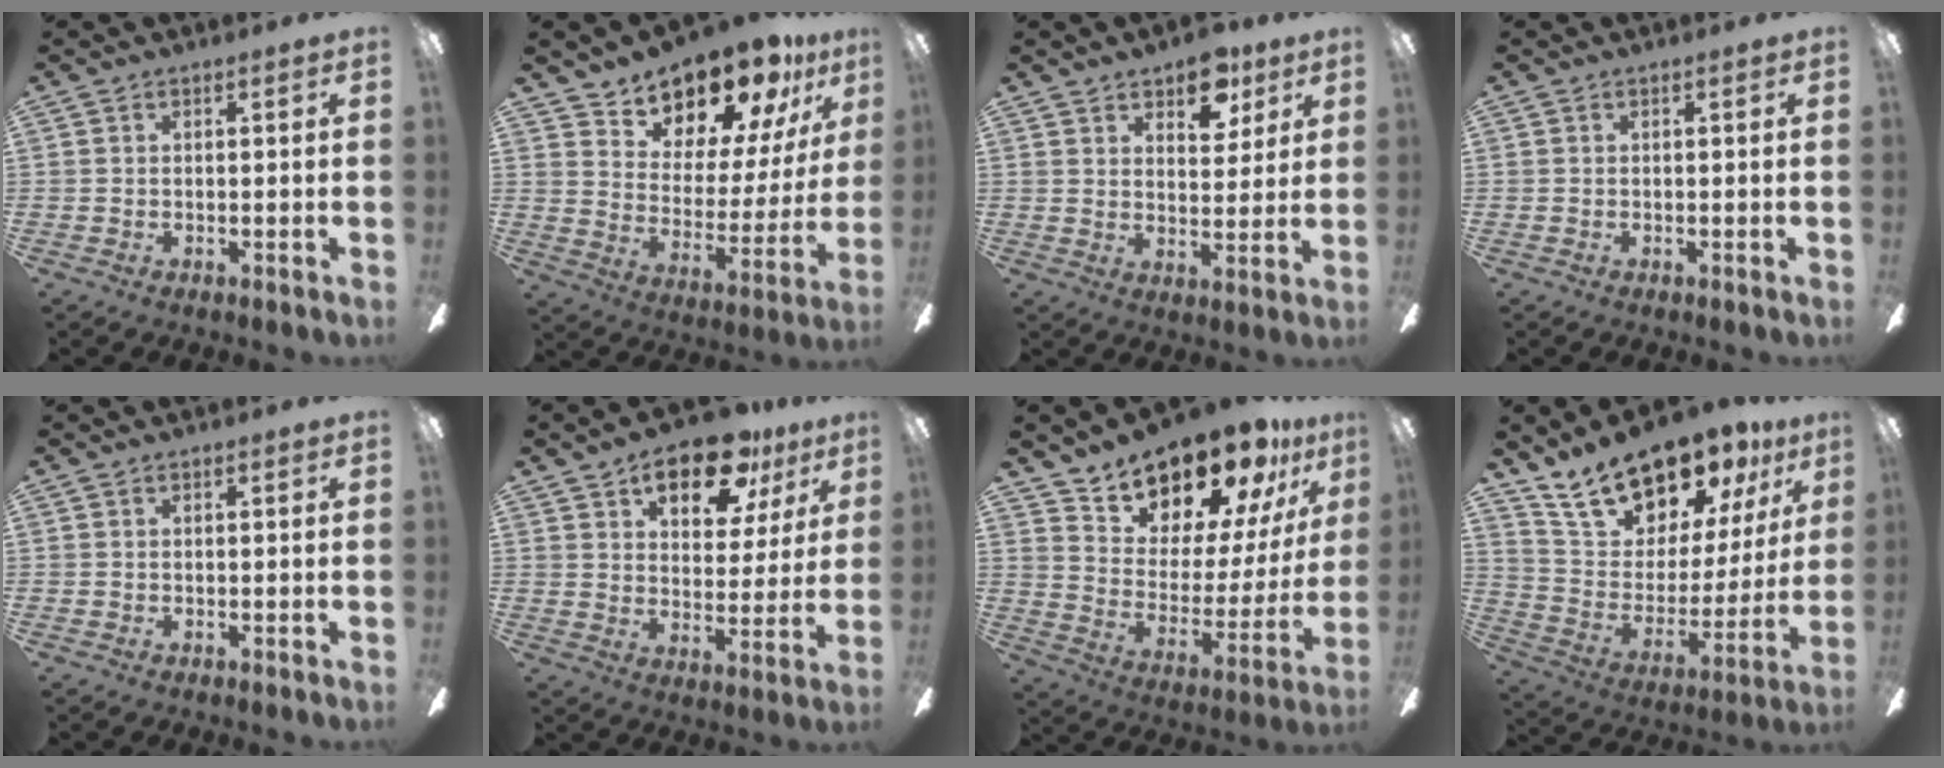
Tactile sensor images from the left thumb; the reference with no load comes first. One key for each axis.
{"total": 15.3, "fx": 13.7, "fy": 5.9, "fz": 3.5, "tx": -0.071, "ty": -0.121, "tz": 0.245}
{"total": 9.3, "fx": 6.4, "fy": 5.2, "fz": 4.3, "tx": -0.047, "ty": -0.023, "tz": 0.110}
{"total": 0.0}
{"total": 0.0}
{"total": 14.7, "fx": 9.7, "fy": 6.9, "fz": 8.6, "tx": -0.113, "ty": -0.044, "tz": 0.164}
{"total": 17.7, "fx": 15.9, "fy": 6.6, "fz": 4.2, "tx": -0.089, "ty": -0.132, "tz": 0.284}
{"total": 19.0, "fx": 16.4, "fy": 7.5, "fz": 6.1, "tx": -0.121, "ty": -0.117, "tz": 0.296}